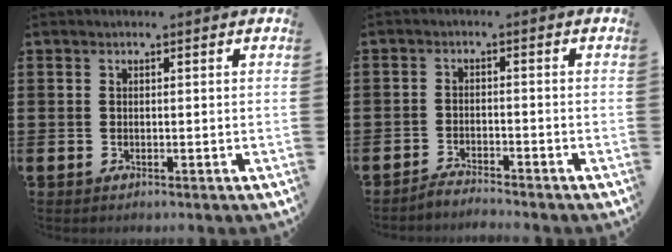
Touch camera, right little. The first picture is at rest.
{"total": 2.1, "force": [-2.1, -0.2, 0.0], "torque": [-0.003, 0.004, -0.044]}